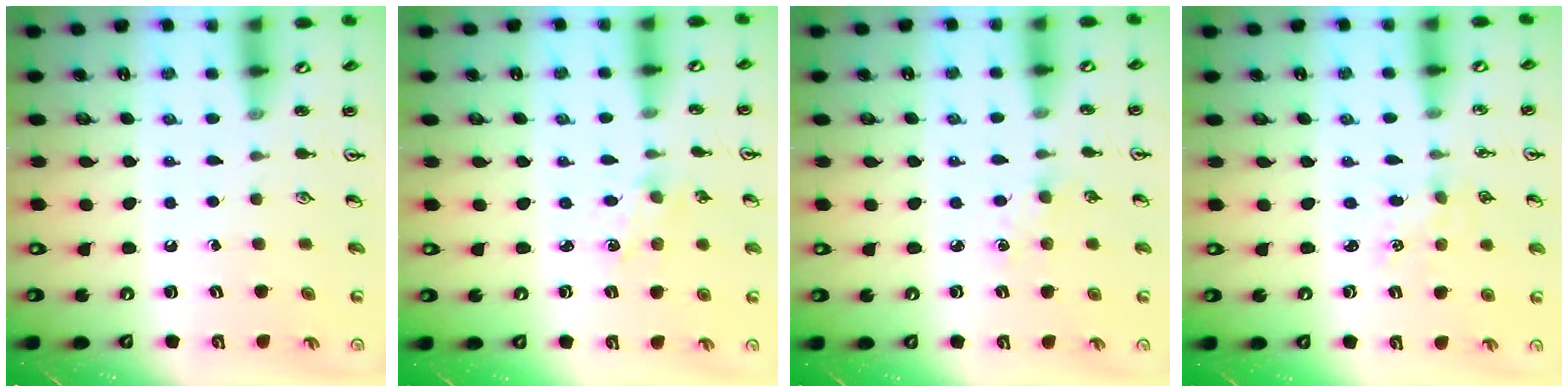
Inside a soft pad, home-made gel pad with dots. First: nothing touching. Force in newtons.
{"total": 1.8, "press": 1.8, "slide": 0.4}
{"total": 3.4, "press": 3.4, "slide": 0.5}
{"total": 2.1, "press": 2.1, "slide": 0.3}